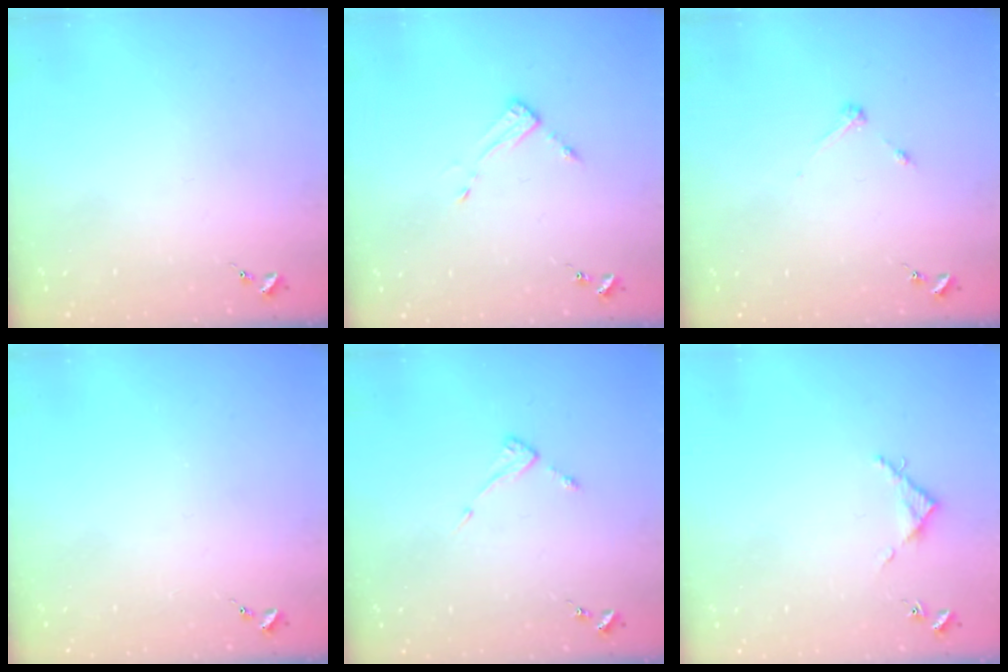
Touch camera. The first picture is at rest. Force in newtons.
{"total": 3.7, "press": 3.7, "slide": 0.1}
{"total": 3.2, "press": 3.2, "slide": 0.4}
{"total": 0.0}
{"total": 3.6, "press": 3.6, "slide": 0.4}
{"total": 3.6, "press": 3.6, "slide": 0.3}